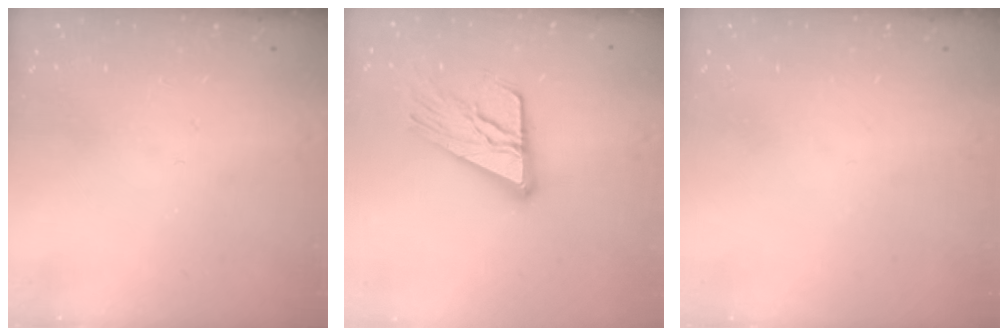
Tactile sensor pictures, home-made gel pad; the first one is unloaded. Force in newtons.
{"total": 16.5, "press": 16.4, "slide": 1.5}
{"total": 0.0}